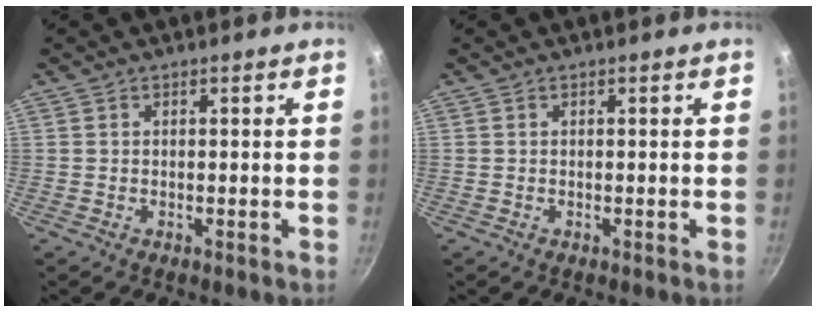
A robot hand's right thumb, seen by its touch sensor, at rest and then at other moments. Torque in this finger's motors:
{"motor_torque": [0.00, 0.00, -0.03, 0.03, 0.00]}